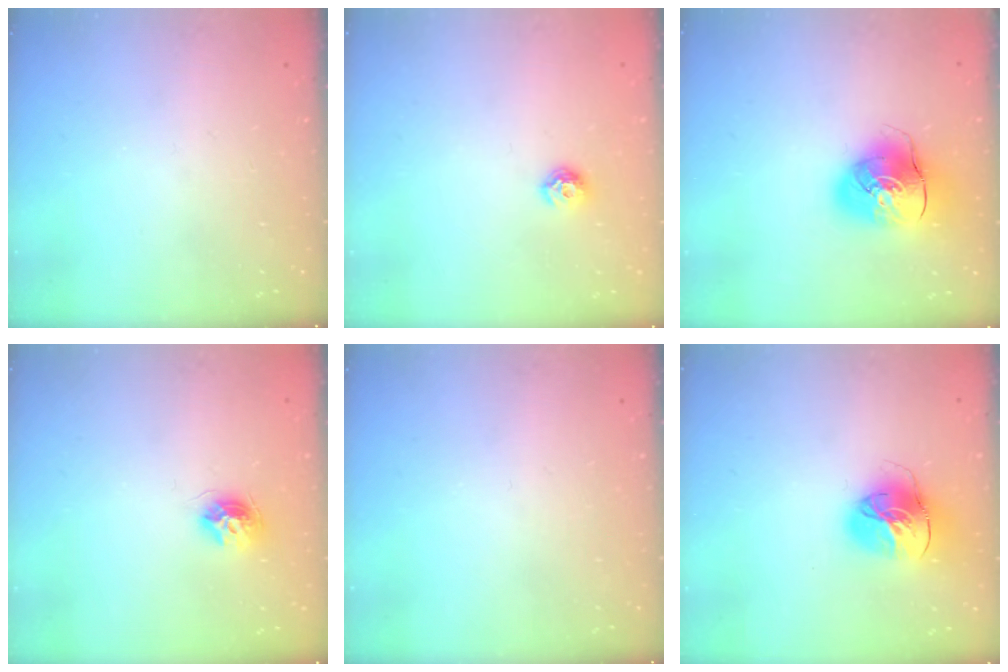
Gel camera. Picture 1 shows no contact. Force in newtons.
{"total": 7.1, "press": 7.1, "slide": 0.8}
{"total": 11.3, "press": 11.1, "slide": 2.0}
{"total": 9.1, "press": 9.1, "slide": 0.3}
{"total": 0.0}
{"total": 15.0, "press": 14.9, "slide": 1.8}